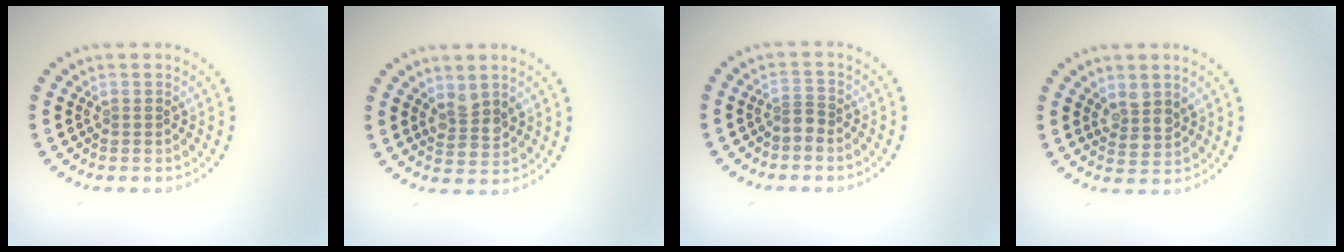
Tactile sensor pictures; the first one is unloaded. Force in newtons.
{"total": 2.4, "press": 2.2, "slide": 0.8}
{"total": 0.9, "press": 0.6, "slide": 0.7}
{"total": 2.4, "press": 2.2, "slide": 1.1}